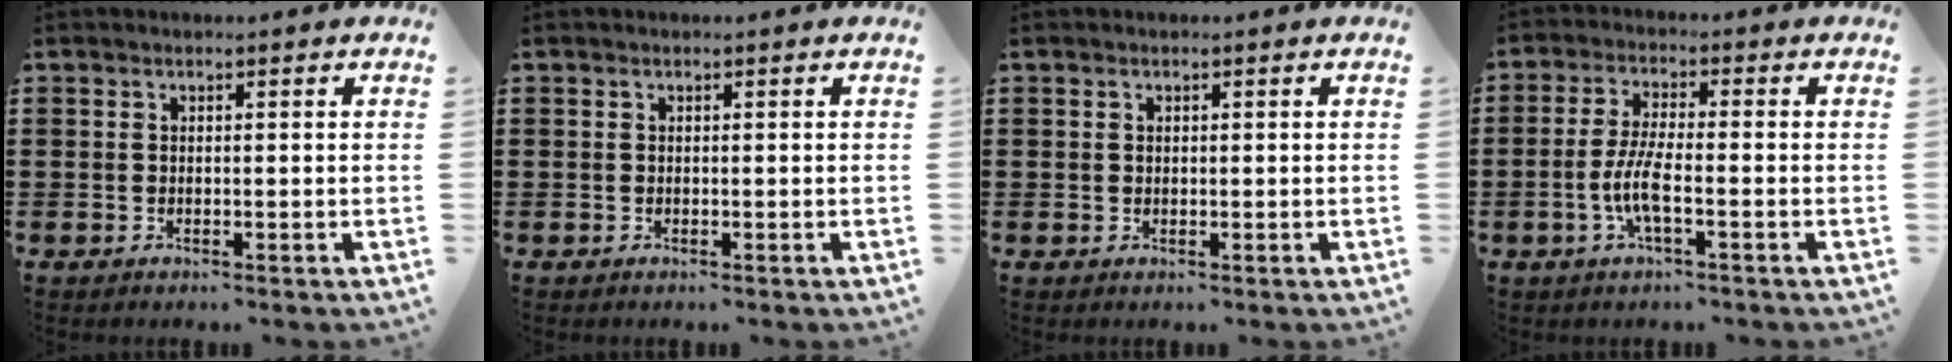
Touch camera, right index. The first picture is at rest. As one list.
[{"total": 0.0}, {"total": 0.5, "force": [0.2, 0.5, 0.2], "torque": [-0.004, 0.002, 0.005]}, {"total": 5.6, "force": [-1.8, 1.1, 5.2], "torque": [-0.125, -0.011, -0.044]}]